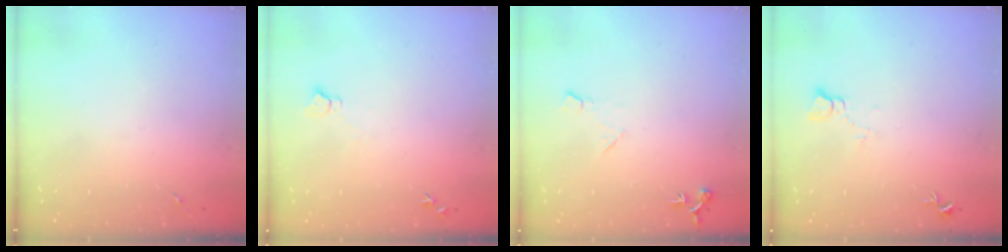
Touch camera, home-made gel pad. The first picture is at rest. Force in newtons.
{"total": 4.6, "press": 4.6, "slide": 0.6}
{"total": 7.0, "press": 7.0, "slide": 0.8}
{"total": 3.7, "press": 3.7, "slide": 0.3}